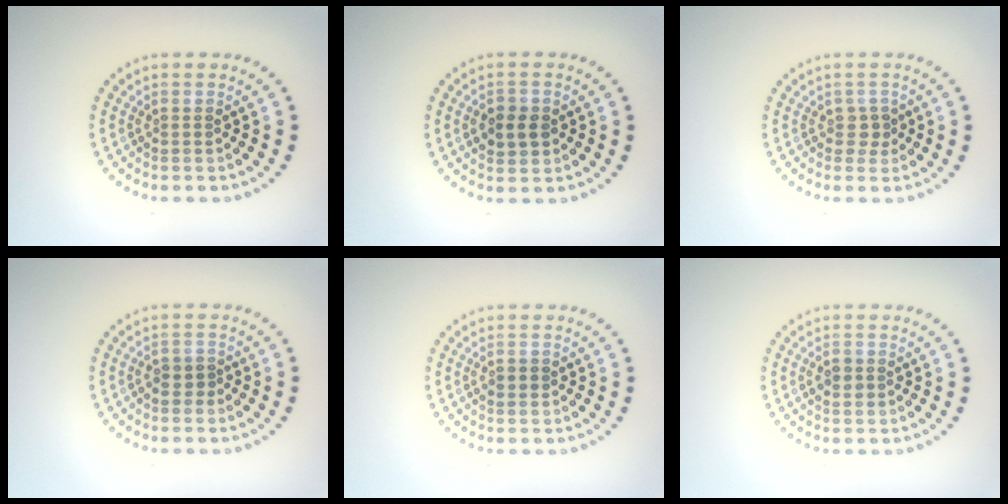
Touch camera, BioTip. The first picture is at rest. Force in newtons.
{"total": 2.7, "press": 2.7, "slide": 0.3}
{"total": 1.3, "press": 1.0, "slide": 0.8}
{"total": 1.2, "press": 1.0, "slide": 0.6}
{"total": 1.6, "press": 1.6, "slide": 0.2}
{"total": 1.9, "press": 1.9, "slide": 0.1}